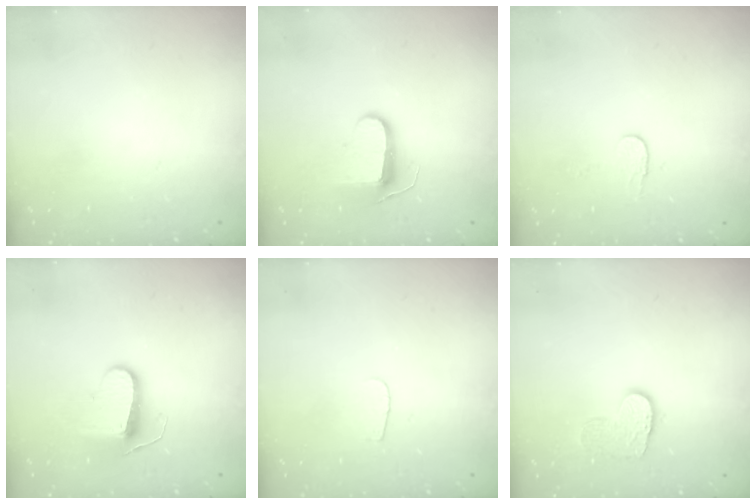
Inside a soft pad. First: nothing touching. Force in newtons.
{"total": 9.2, "press": 9.2, "slide": 0.7}
{"total": 3.8, "press": 3.8, "slide": 0.3}
{"total": 9.0, "press": 9.0, "slide": 0.3}
{"total": 3.6, "press": 3.5, "slide": 0.4}
{"total": 9.5, "press": 9.5, "slide": 0.7}